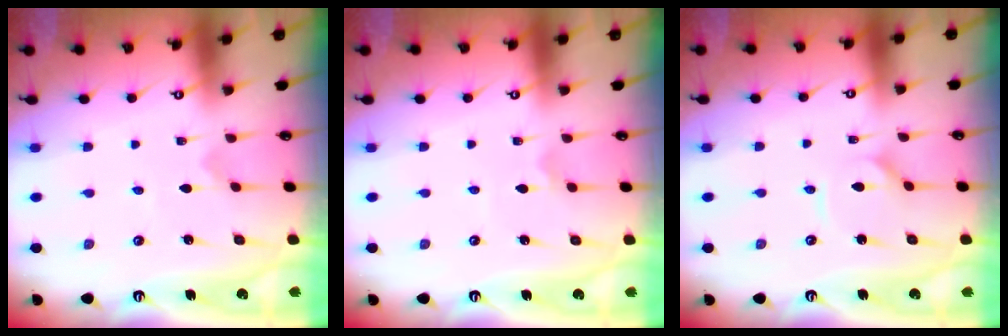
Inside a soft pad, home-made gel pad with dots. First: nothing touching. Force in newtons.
{"total": 0.7, "press": 0.7, "slide": 0.1}
{"total": 1.8, "press": 1.8, "slide": 0.3}